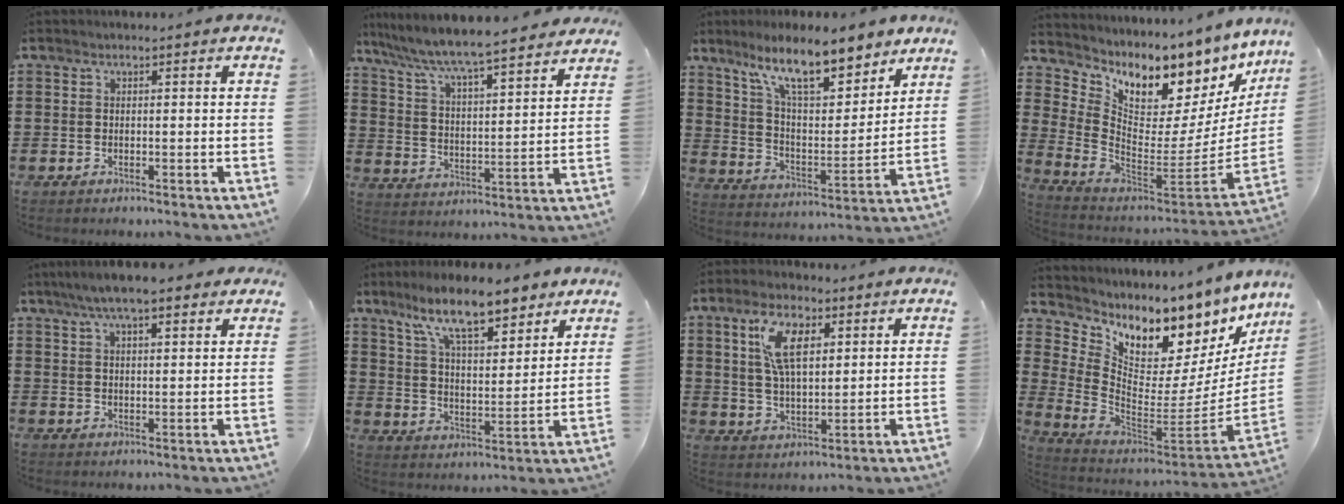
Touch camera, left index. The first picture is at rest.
{"total": 5.7, "force": [5.3, 0.0, 2.2], "torque": [-0.070, -0.043, 0.083]}
{"total": 12.9, "force": [10.0, 3.3, 7.5], "torque": [-0.150, -0.042, 0.175]}
{"total": 6.3, "force": [5.6, 2.3, 1.9], "torque": [-0.071, -0.080, 0.093]}
{"total": 6.6, "force": [5.1, 1.4, 4.0], "torque": [-0.088, 0.000, 0.092]}
{"total": 12.2, "force": [9.5, 2.7, 7.2], "torque": [-0.149, -0.029, 0.167]}
{"total": 9.1, "force": [4.2, 3.9, 7.1], "torque": [-0.143, 0.008, 0.073]}
{"total": 5.6, "force": [4.9, 2.4, 1.2], "torque": [-0.060, -0.083, 0.078]}